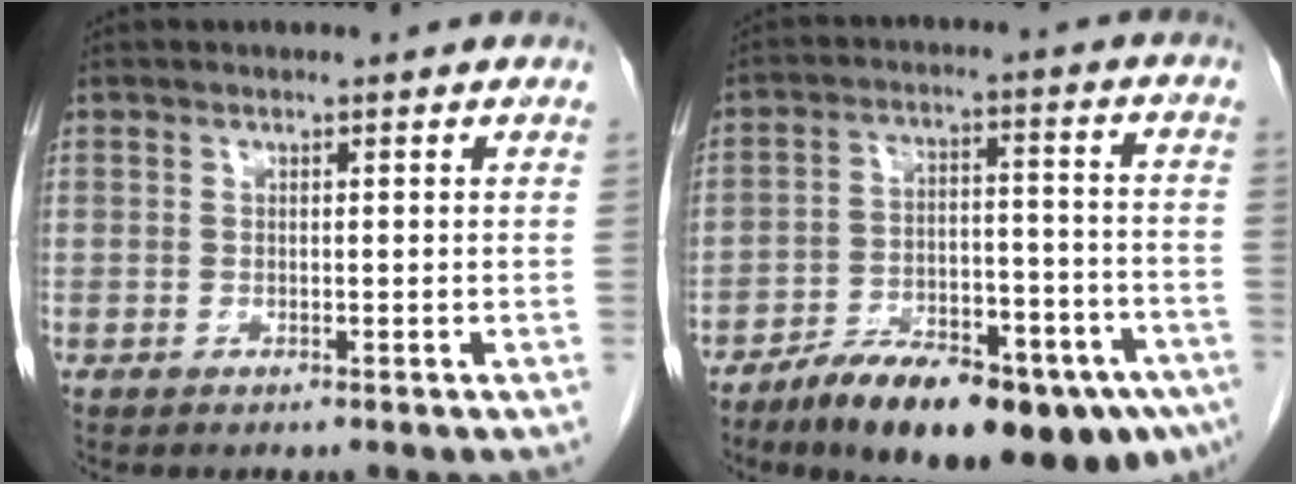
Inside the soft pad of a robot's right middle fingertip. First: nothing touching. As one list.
[{"total": 21.7, "force": [-15.0, 6.4, 14.2], "torque": [-0.154, 0.017, -0.222]}]